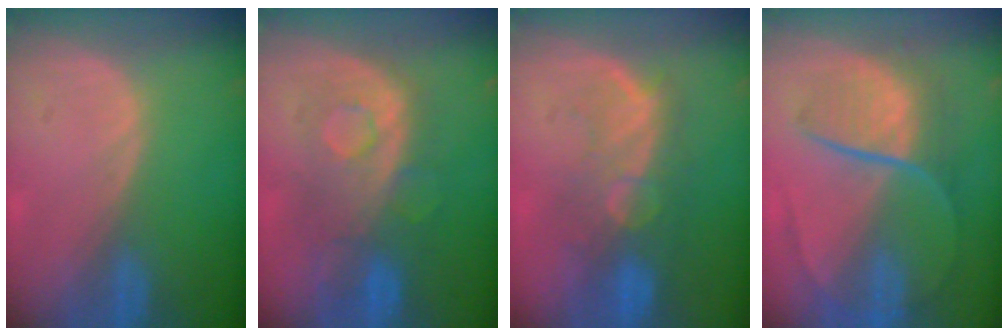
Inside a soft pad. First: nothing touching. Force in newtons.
{"total": 8.6, "press": 8.4, "slide": 1.4}
{"total": 9.6, "press": 8.5, "slide": 4.6}
{"total": 8.9, "press": 7.6, "slide": 4.7}